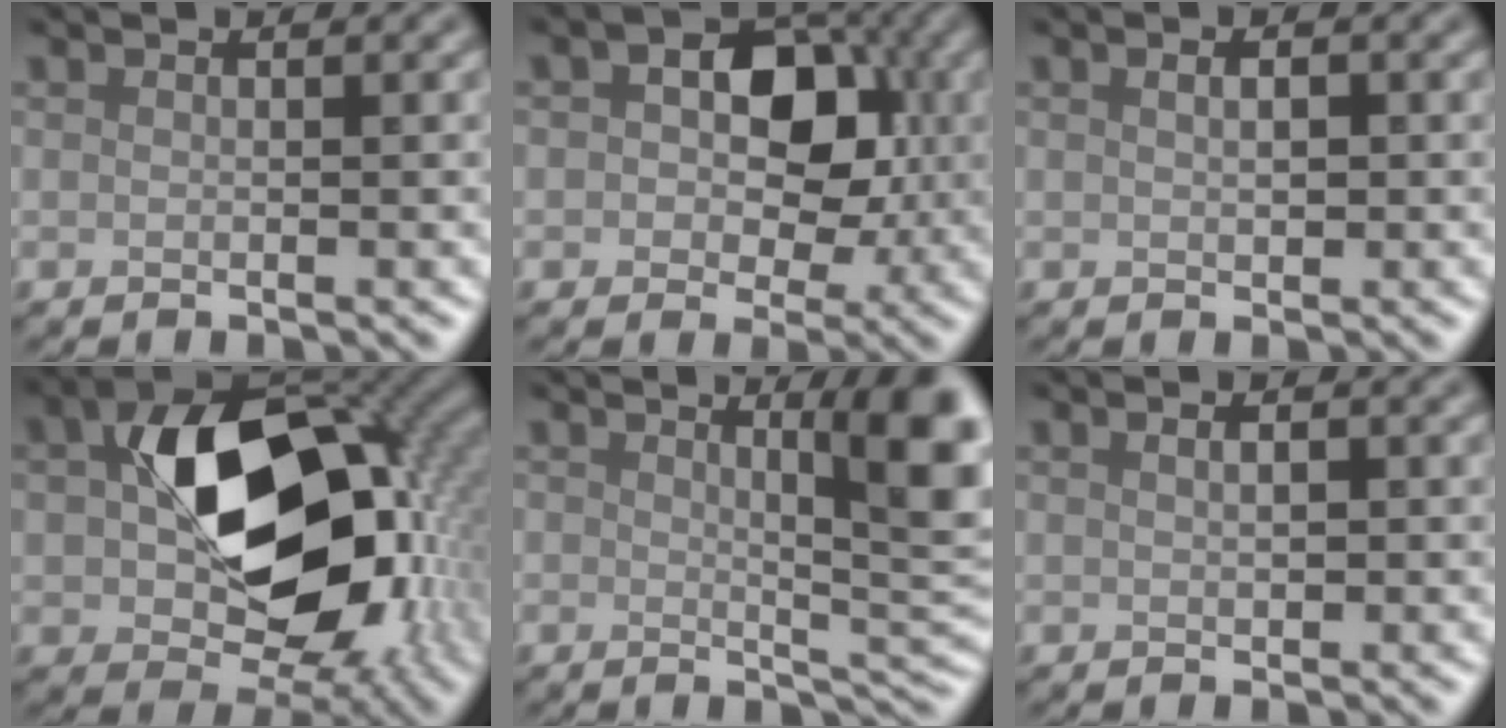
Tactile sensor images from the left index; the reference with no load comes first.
{"total": 6.7, "force": [0.7, 4.7, 4.8], "torque": [-0.065, 0.002, -0.001]}
{"total": 1.0, "force": [0.1, 0.6, 0.8], "torque": [-0.019, -0.004, 0.007]}
{"total": 14.8, "force": [0.0, 9.6, 11.3], "torque": [-0.162, 0.005, 0.002]}
{"total": 7.1, "force": [1.9, 1.8, 6.5], "torque": [-0.083, -0.008, 0.032]}
{"total": 0.7, "force": [0.1, 0.3, 0.6], "torque": [-0.019, -0.001, 0.005]}